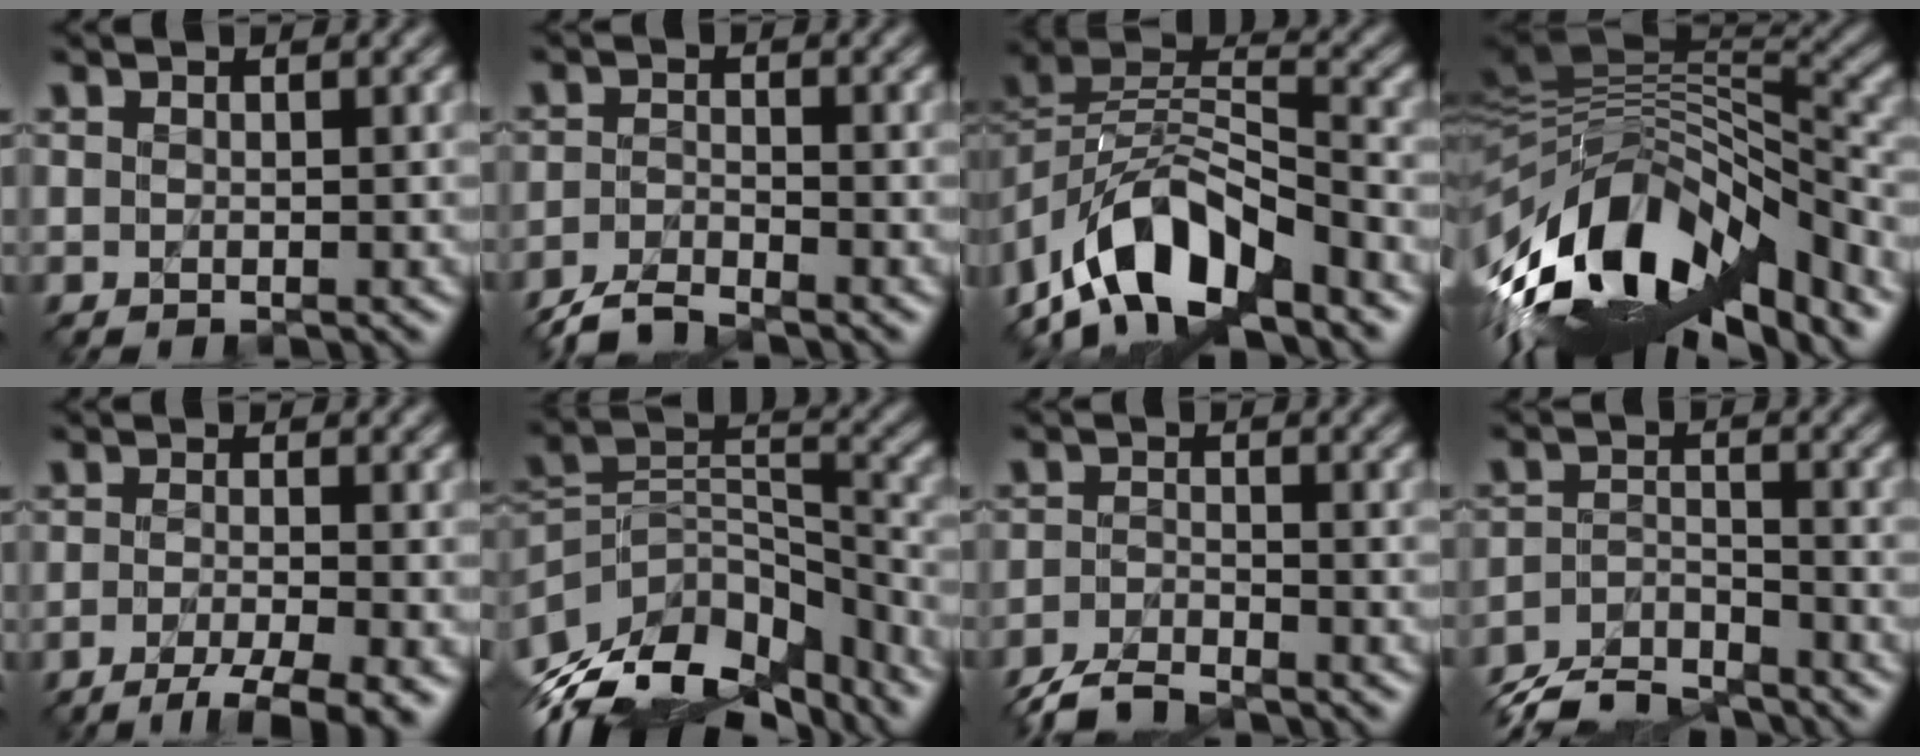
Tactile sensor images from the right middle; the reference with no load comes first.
{"total": 3.0, "force": [-3.0, -0.1, 0.1], "torque": [-0.025, 0.000, -0.064]}
{"total": 8.7, "force": [-5.9, 3.9, 5.0], "torque": [-0.096, 0.012, -0.112]}
{"total": 13.6, "force": [-5.6, 6.2, 10.8], "torque": [-0.215, 0.019, -0.102]}
{"total": 5.2, "force": [-3.6, 0.7, 3.7], "torque": [-0.067, -0.002, -0.057]}
{"total": 11.9, "force": [-8.7, 6.0, 5.6], "torque": [-0.154, 0.022, -0.144]}
{"total": 3.3, "force": [-3.3, 0.0, 0.1], "torque": [-0.025, -0.002, -0.069]}
{"total": 5.4, "force": [-5.3, 0.7, 0.3], "torque": [-0.027, -0.005, -0.100]}